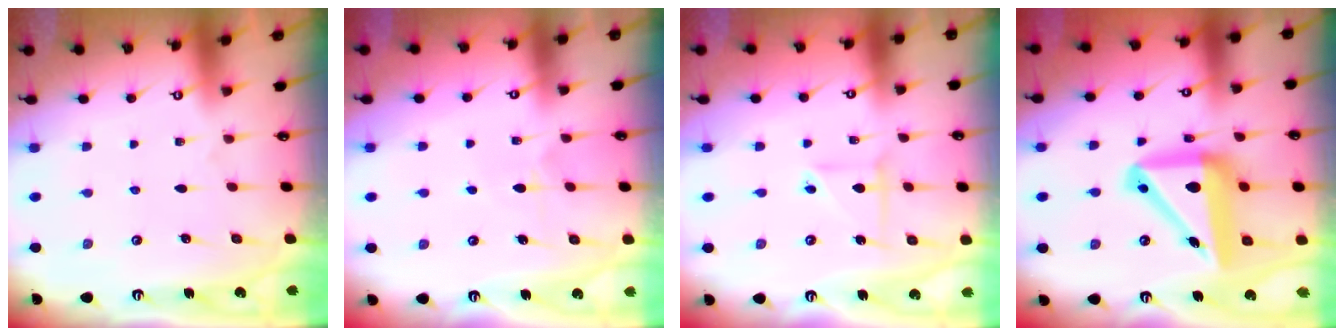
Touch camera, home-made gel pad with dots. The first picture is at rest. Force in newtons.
{"total": 4.7, "press": 4.7, "slide": 0.6}
{"total": 4.2, "press": 4.1, "slide": 0.5}
{"total": 17.5, "press": 17.3, "slide": 2.3}